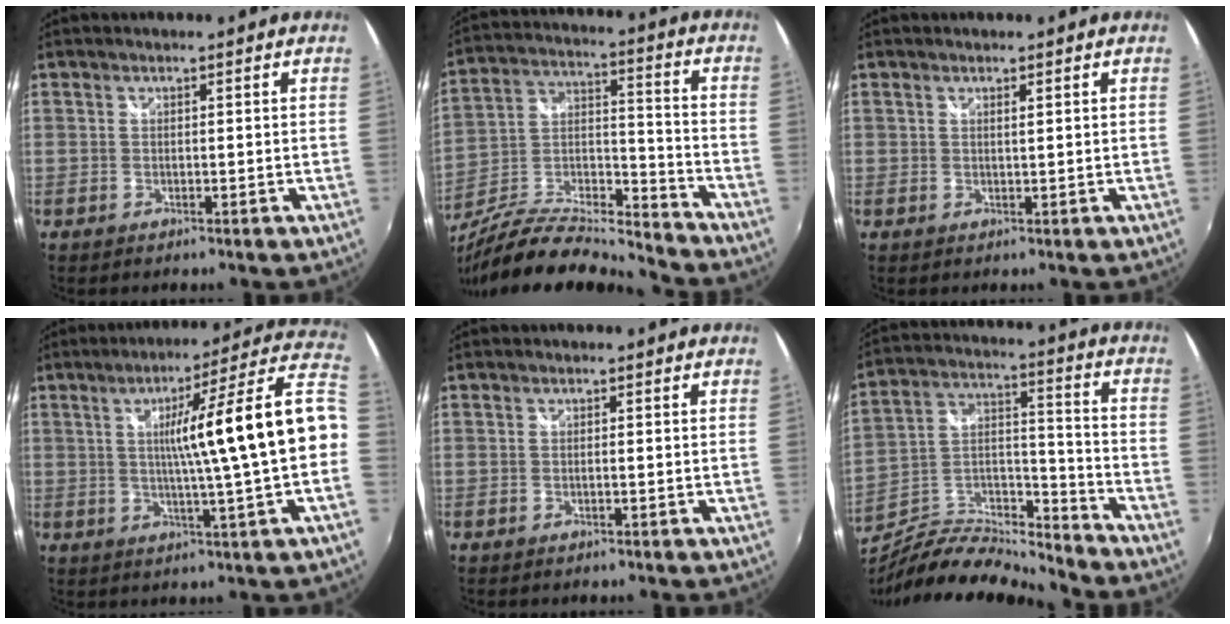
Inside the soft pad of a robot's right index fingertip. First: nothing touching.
{"total": 16.1, "force": [-14.3, 0.7, 7.2], "torque": [-0.146, -0.014, -0.259]}
{"total": 2.0, "force": [0.8, -1.9, -0.2], "torque": [0.013, -0.007, 0.016]}
{"total": 15.7, "force": [1.0, -2.8, 15.4], "torque": [-0.183, 0.007, 0.022]}
{"total": 0.5, "force": [-0.3, 0.0, 0.4], "torque": [-0.008, 0.000, -0.005]}
{"total": 13.2, "force": [-11.9, 1.4, 5.5], "torque": [-0.105, 0.004, -0.221]}